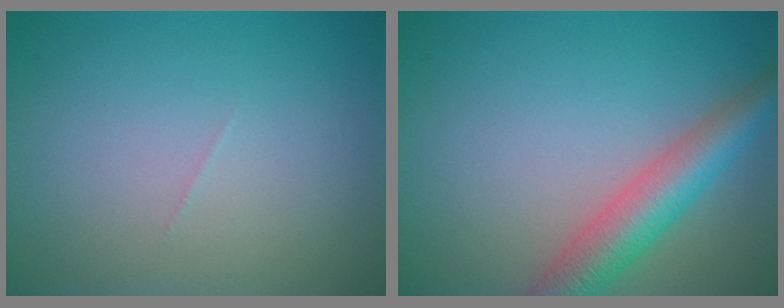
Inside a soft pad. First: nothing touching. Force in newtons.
{"total": 5.4, "press": 5.4, "slide": 0.1}